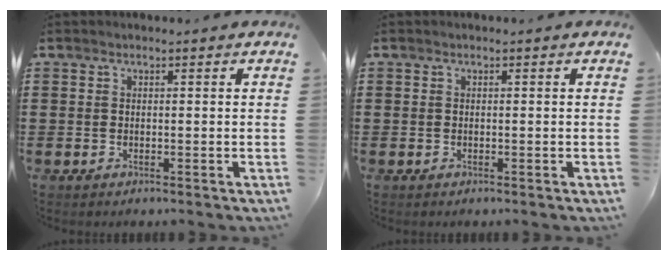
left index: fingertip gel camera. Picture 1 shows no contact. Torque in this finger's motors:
{"motor_torque": [0.00, 0.00, 0.00, 0.00]}